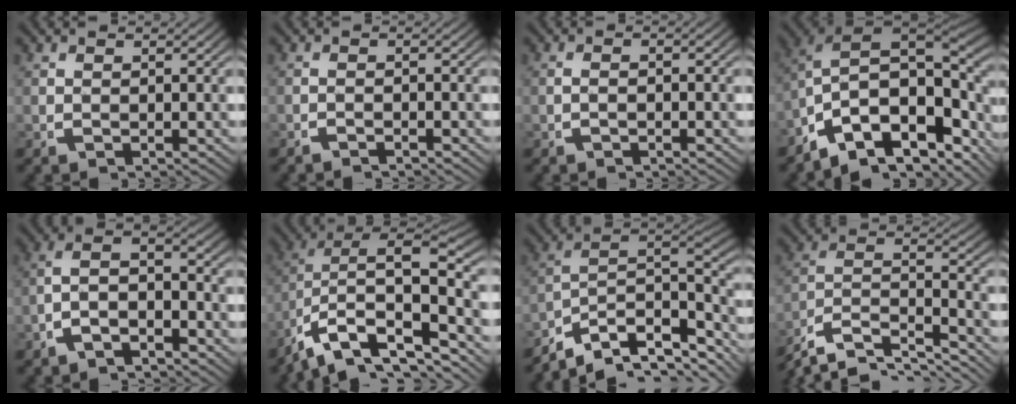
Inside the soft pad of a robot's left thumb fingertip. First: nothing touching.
{"total": 1.2, "force": [-1.2, 0.1, 0.1], "torque": [0.003, -0.002, -0.024]}
{"total": 1.0, "force": [-0.7, 0.3, 0.6], "torque": [-0.015, 0.000, -0.012]}
{"total": 16.8, "force": [-1.5, 11.6, 12.0], "torque": [-0.224, -0.038, -0.023]}
{"total": 6.9, "force": [-1.1, 4.6, 5.0], "torque": [-0.089, -0.006, -0.029]}
{"total": 13.4, "force": [-3.5, 8.8, 9.5], "torque": [-0.168, -0.047, -0.043]}
{"total": 13.4, "force": [-3.0, 8.9, 9.5], "torque": [-0.157, -0.033, -0.042]}
{"total": 11.8, "force": [-4.6, 7.9, 7.4], "torque": [-0.160, -0.041, -0.066]}